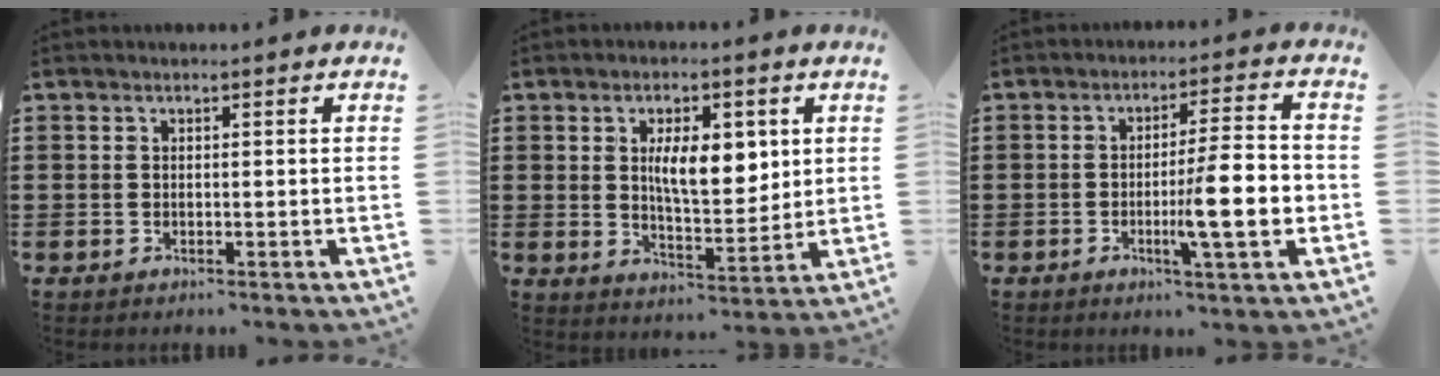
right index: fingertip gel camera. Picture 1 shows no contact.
{"total": 8.6, "force": [2.2, 3.8, 7.4], "torque": [-0.125, 0.001, 0.031]}
{"total": 10.4, "force": [-2.3, 1.4, 10.1], "torque": [-0.139, -0.012, -0.043]}